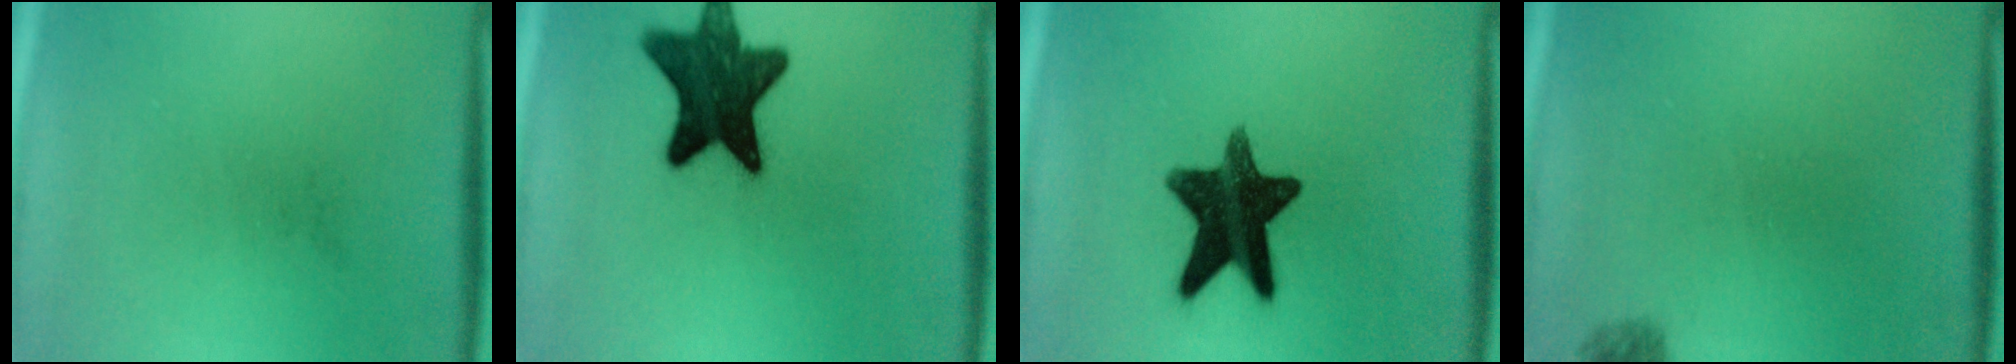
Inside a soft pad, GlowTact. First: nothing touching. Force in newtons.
{"total": 13.7}
{"total": 14.2}
{"total": 1.4}